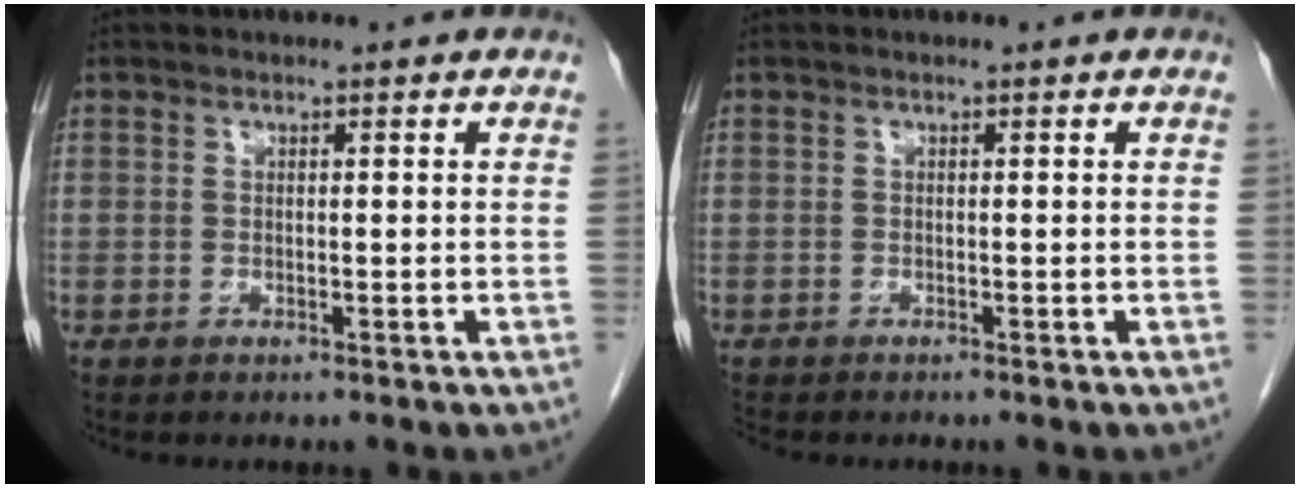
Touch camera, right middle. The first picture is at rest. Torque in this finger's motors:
{"motor_torque": [0.25, -0.12, -0.02, 0.00]}